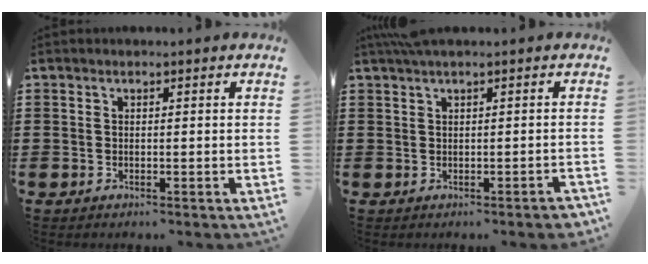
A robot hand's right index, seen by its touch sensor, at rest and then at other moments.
{"total": 1.9, "force": [0.2, 0.0, 1.9], "torque": [-0.035, -0.003, 0.006]}